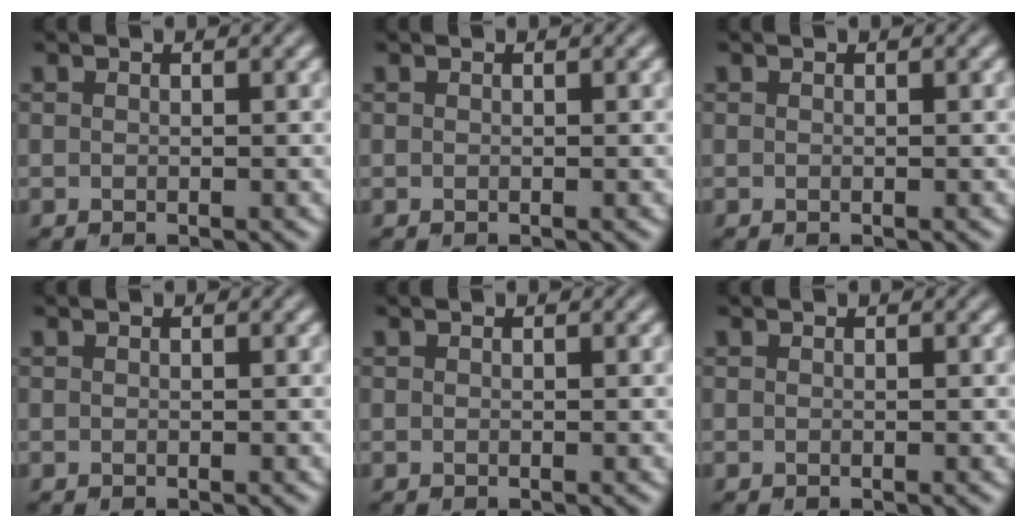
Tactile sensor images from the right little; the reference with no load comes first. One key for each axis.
{"total": 0.0}
{"total": 0.0}
{"total": 0.0}
{"total": 0.0}
{"total": 0.0}